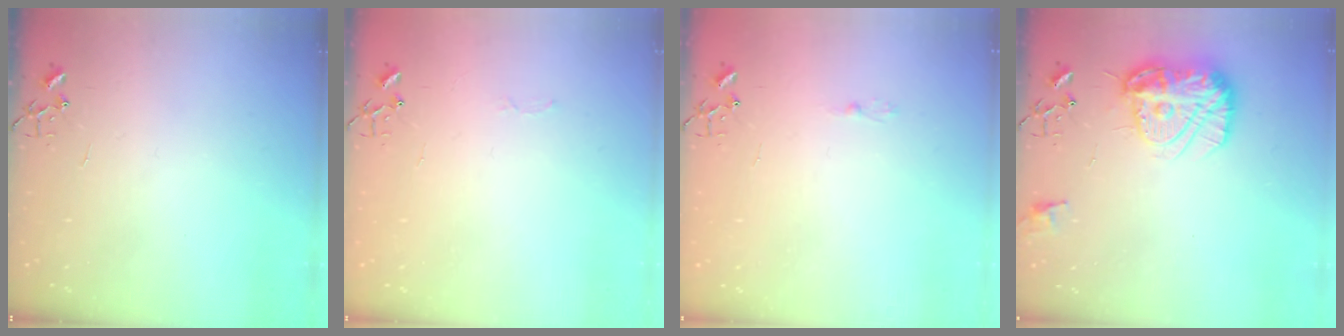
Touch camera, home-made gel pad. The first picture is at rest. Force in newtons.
{"total": 2.5, "press": 2.5, "slide": 0.4}
{"total": 2.5, "press": 2.5, "slide": 0.3}
{"total": 15.6, "press": 15.5, "slide": 1.6}